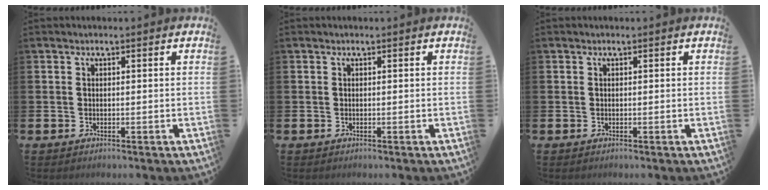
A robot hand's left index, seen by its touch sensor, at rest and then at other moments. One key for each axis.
{"total": 0.0}
{"total": 0.0}